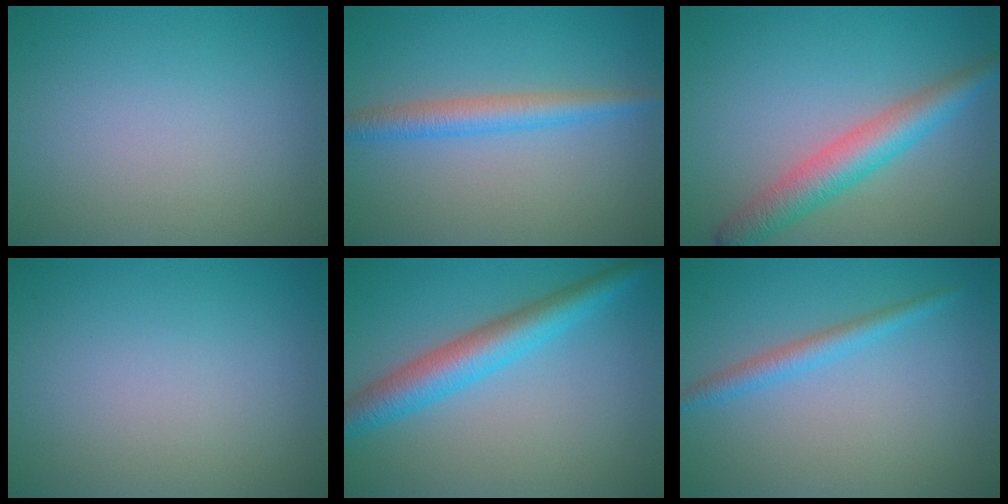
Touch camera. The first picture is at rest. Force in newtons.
{"total": 3.0, "press": 3.0, "slide": 0.1}
{"total": 4.8, "press": 4.8, "slide": 0.2}
{"total": 0.0}
{"total": 5.0, "press": 5.0, "slide": 0.1}
{"total": 2.0, "press": 2.0, "slide": 0.1}